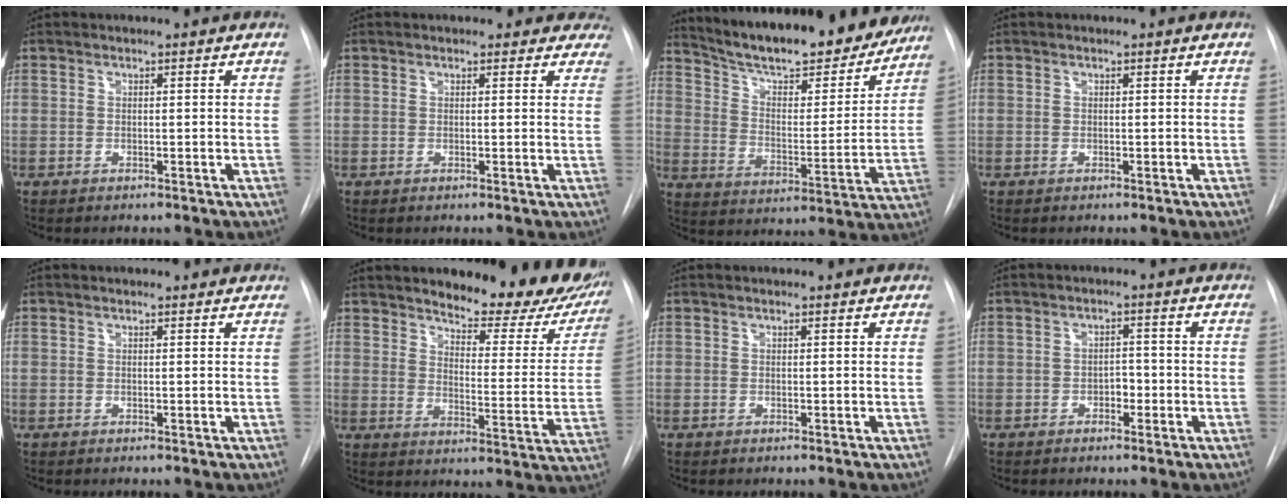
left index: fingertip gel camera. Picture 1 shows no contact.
{"total": 5.5, "force": [4.8, 2.5, 0.3], "torque": [0.032, -0.009, 0.026]}
{"total": 24.5, "force": [21.7, 5.1, 10.1], "torque": [-0.160, -0.022, 0.303]}
{"total": 0.0}
{"total": 3.0, "force": [2.8, 0.8, 0.7], "torque": [-0.014, 0.018, 0.026]}
{"total": 19.9, "force": [16.9, 5.3, 9.0], "torque": [-0.098, -0.054, 0.195]}
{"total": 1.0, "force": [1.0, 0.2, 0.2], "torque": [-0.009, 0.010, 0.010]}
{"total": 2.1, "force": [-0.9, 1.3, 1.4], "torque": [-0.014, 0.007, -0.014]}